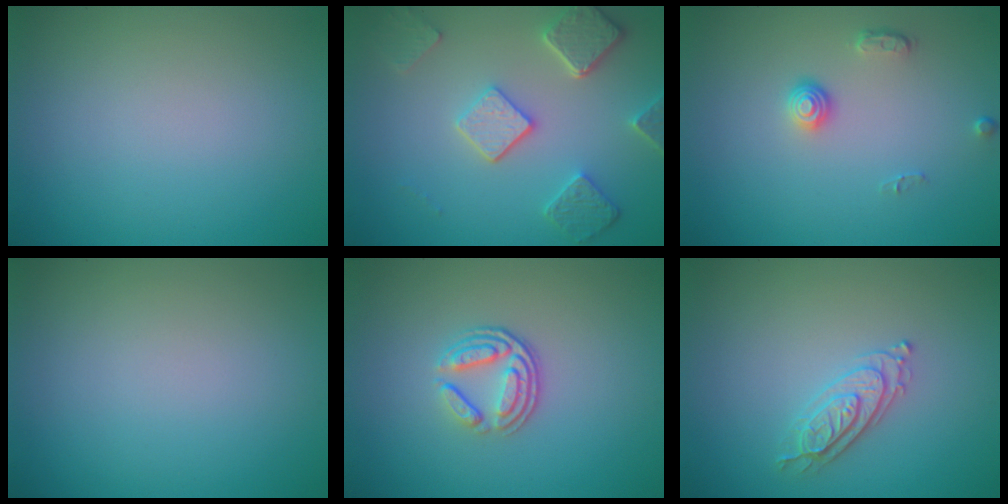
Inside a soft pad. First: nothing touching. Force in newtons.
{"total": 4.9, "press": 3.9, "slide": 3.0}
{"total": 1.4, "press": 1.0, "slide": 1.0}
{"total": 0.0}
{"total": 3.4, "press": 2.5, "slide": 2.3}
{"total": 2.4, "press": 2.3, "slide": 0.5}